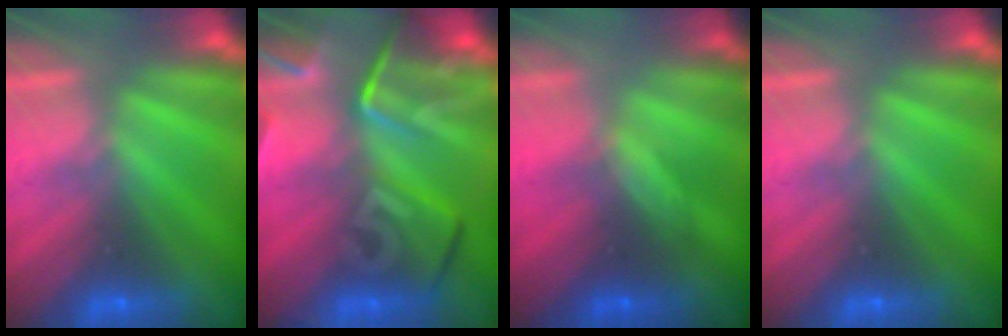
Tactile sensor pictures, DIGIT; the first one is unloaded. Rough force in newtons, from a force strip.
{"total": 9.0}
{"total": 1.6}
{"total": 0.0}